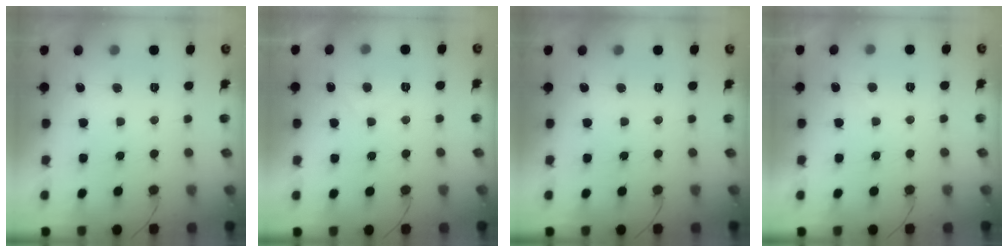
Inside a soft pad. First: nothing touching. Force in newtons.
{"total": 1.5, "press": 1.4, "slide": 0.6}
{"total": 0.0}
{"total": 0.6, "press": 0.3, "slide": 0.5}